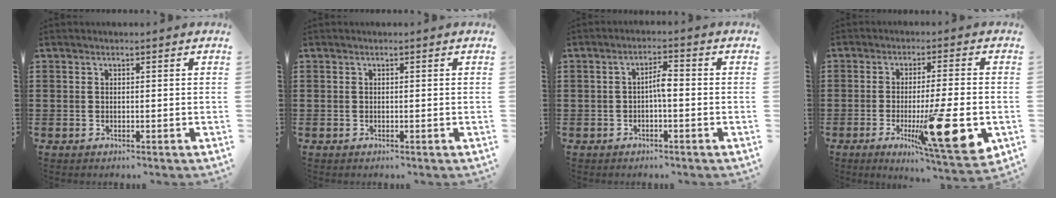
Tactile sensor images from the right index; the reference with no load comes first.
{"total": 0.0}
{"total": 3.0, "force": [-0.5, 0.7, 2.9], "torque": [-0.054, 0.004, -0.011]}
{"total": 14.3, "force": [-3.9, 2.3, 13.5], "torque": [-0.209, -0.017, -0.057]}